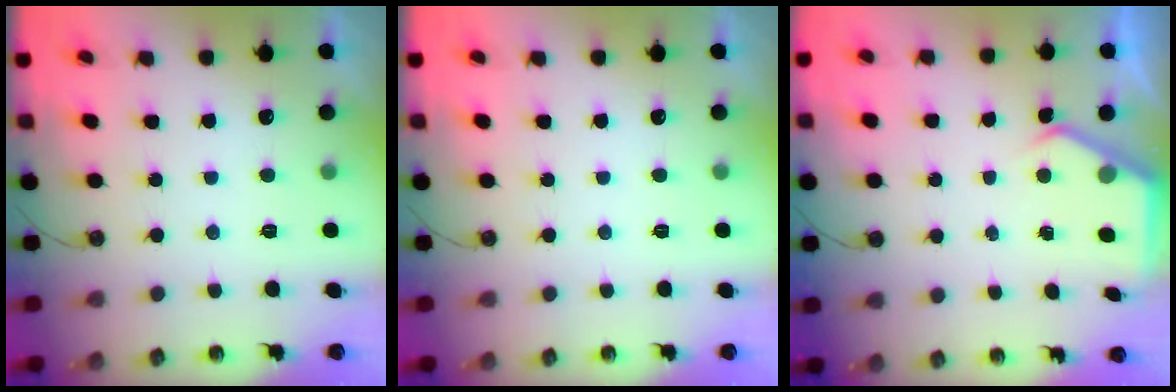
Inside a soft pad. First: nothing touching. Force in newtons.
{"total": 0.0}
{"total": 3.3, "press": 3.3, "slide": 0.5}